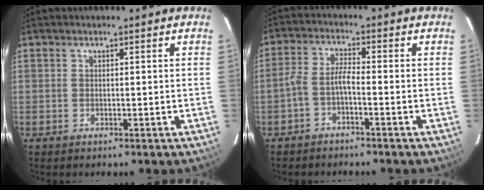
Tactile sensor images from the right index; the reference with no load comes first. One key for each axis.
{"total": 3.3, "fx": -1.9, "fy": 0.6, "fz": 2.7, "tx": -0.069, "ty": 0.013, "tz": -0.041}